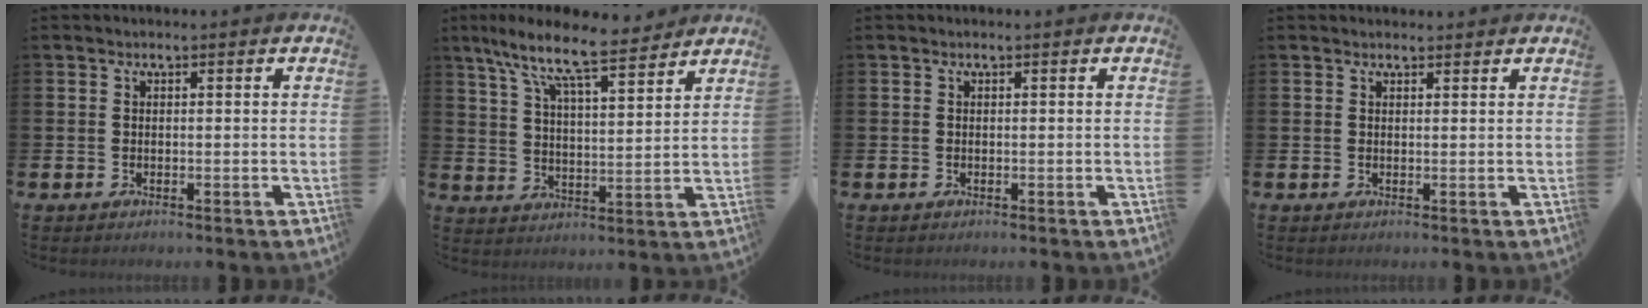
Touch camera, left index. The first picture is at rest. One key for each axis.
{"total": 10.0, "fx": 8.5, "fy": 1.7, "fz": 4.9, "tx": -0.115, "ty": -0.048, "tz": 0.146}
{"total": 0.0}
{"total": 1.0, "fx": 0.9, "fy": 0.3, "fz": 0.2, "tx": 0.004, "ty": 0.001, "tz": 0.015}